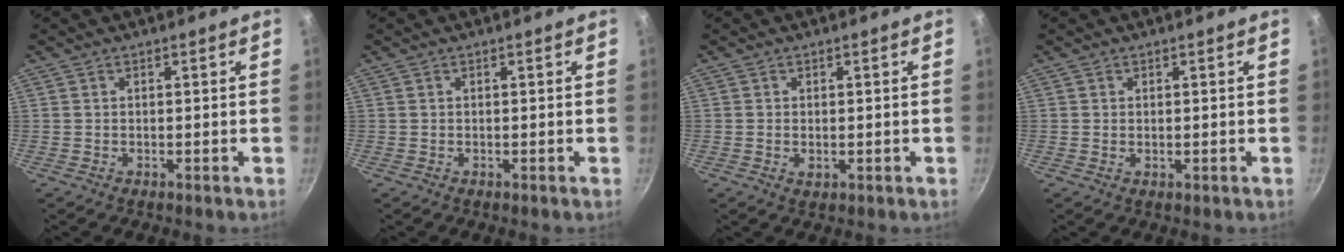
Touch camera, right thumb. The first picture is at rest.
{"total": 0.0}
{"total": 1.7, "force": [-0.1, 1.2, 1.2], "torque": [-0.020, -0.003, -0.001]}
{"total": 0.5, "force": [0.2, 0.4, 0.3], "torque": [-0.003, -0.003, 0.002]}